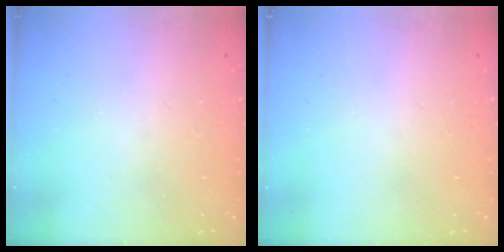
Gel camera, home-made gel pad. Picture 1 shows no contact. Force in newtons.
{"total": 0.0}